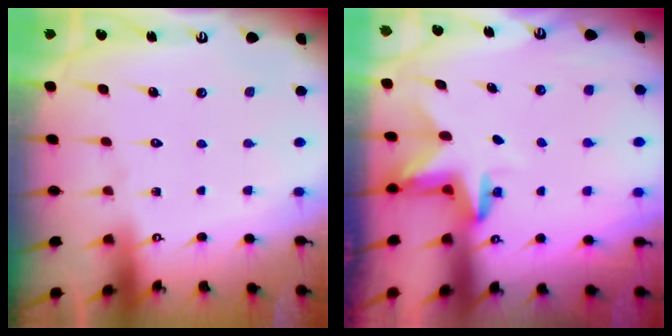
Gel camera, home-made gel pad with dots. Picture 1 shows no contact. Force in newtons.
{"total": 3.2, "press": 3.2, "slide": 0.1}